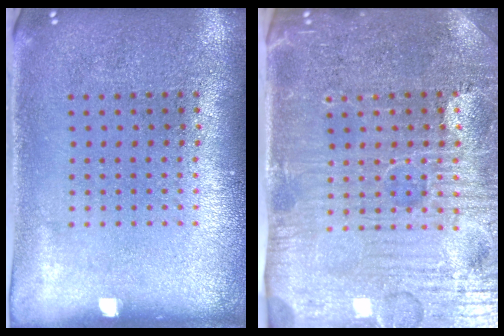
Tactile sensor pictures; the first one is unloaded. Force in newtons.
{"total": 5.0, "press": 4.7, "slide": 1.8}